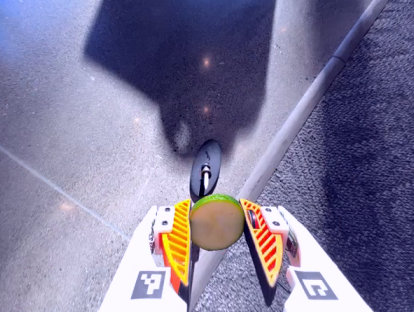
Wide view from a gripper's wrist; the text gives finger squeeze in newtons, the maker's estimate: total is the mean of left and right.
{"total": 11.4, "left": 11.8, "right": 11.1}